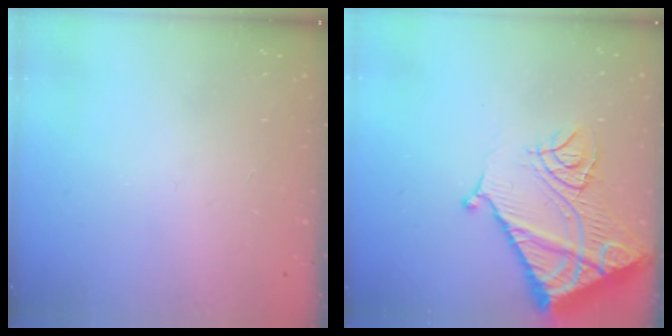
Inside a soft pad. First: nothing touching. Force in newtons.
{"total": 16.1, "press": 16.0, "slide": 1.8}